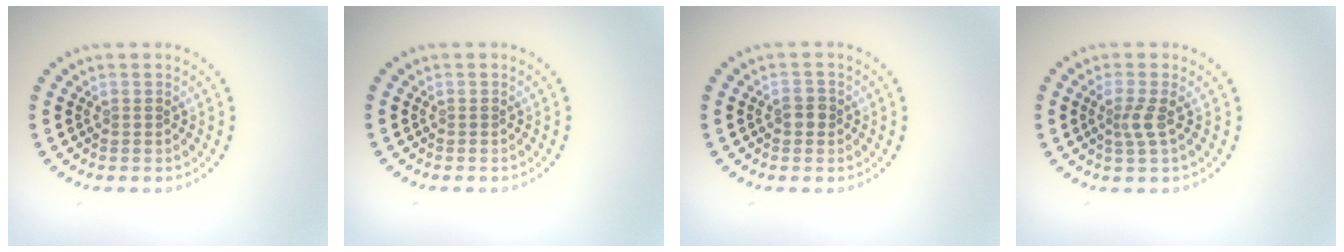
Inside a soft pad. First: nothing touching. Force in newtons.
{"total": 0.0}
{"total": 1.3, "press": 1.3, "slide": 0.3}
{"total": 1.9, "press": 1.4, "slide": 1.2}